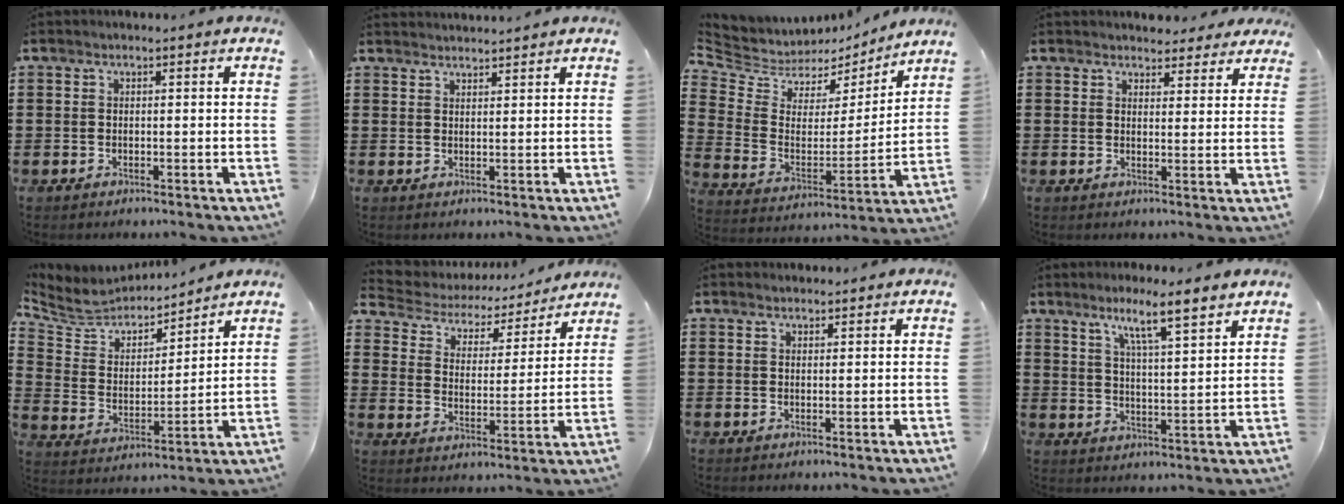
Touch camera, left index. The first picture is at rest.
{"total": 1.7, "force": [1.7, -0.2, -0.1], "torque": [-0.001, 0.000, 0.033]}
{"total": 5.3, "force": [4.7, 2.5, 0.2], "torque": [-0.043, -0.038, 0.079]}
{"total": 3.7, "force": [3.5, 1.2, 0.2], "torque": [-0.006, -0.009, 0.065]}
{"total": 6.4, "force": [6.0, 2.4, 0.6], "torque": [-0.054, -0.040, 0.102]}
{"total": 4.0, "force": [3.8, 1.1, 0.6], "torque": [-0.038, -0.027, 0.057]}
{"total": 1.0, "force": [1.0, 0.2, 0.1], "torque": [-0.003, 0.001, 0.020]}
{"total": 6.8, "force": [5.2, -0.1, 4.4], "torque": [-0.086, -0.022, 0.083]}